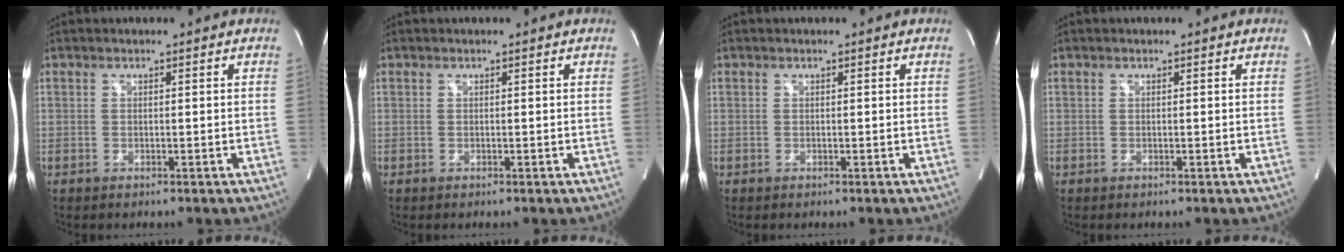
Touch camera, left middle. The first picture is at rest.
{"total": 0.0}
{"total": 0.0}
{"total": 0.0}